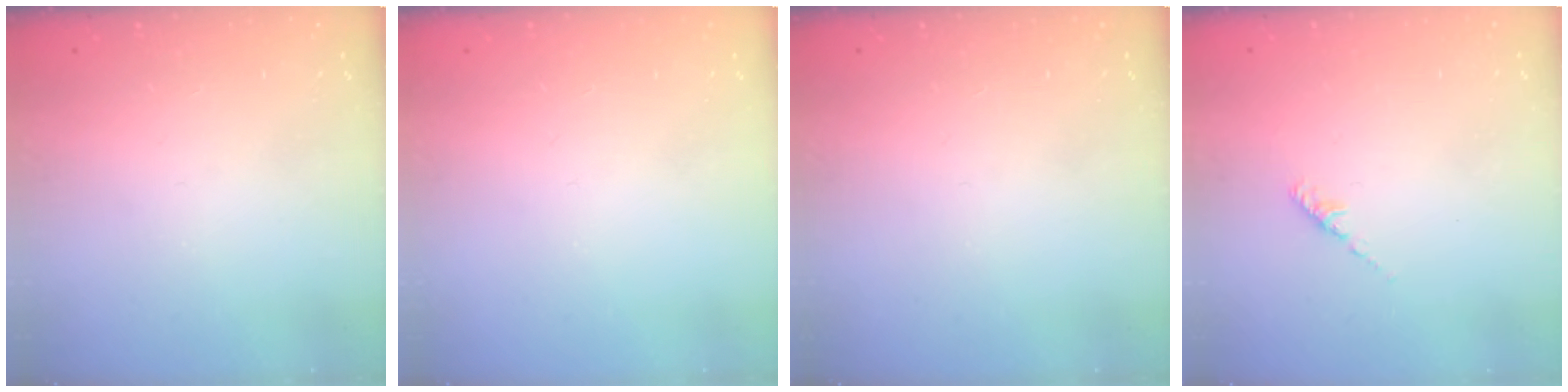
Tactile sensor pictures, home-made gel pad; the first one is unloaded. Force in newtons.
{"total": 0.0}
{"total": 0.0}
{"total": 2.2, "press": 2.1, "slide": 0.6}